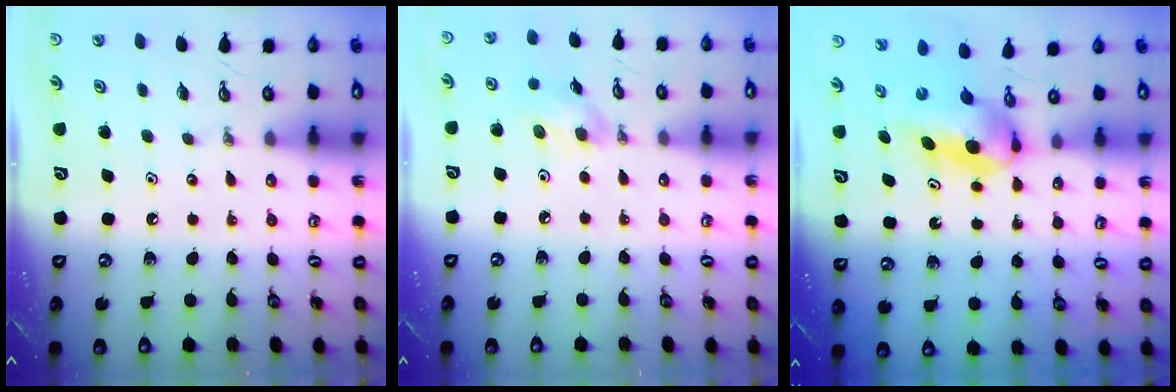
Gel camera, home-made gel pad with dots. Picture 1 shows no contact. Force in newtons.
{"total": 7.9, "press": 7.6, "slide": 2.2}
{"total": 6.1, "press": 5.6, "slide": 2.4}